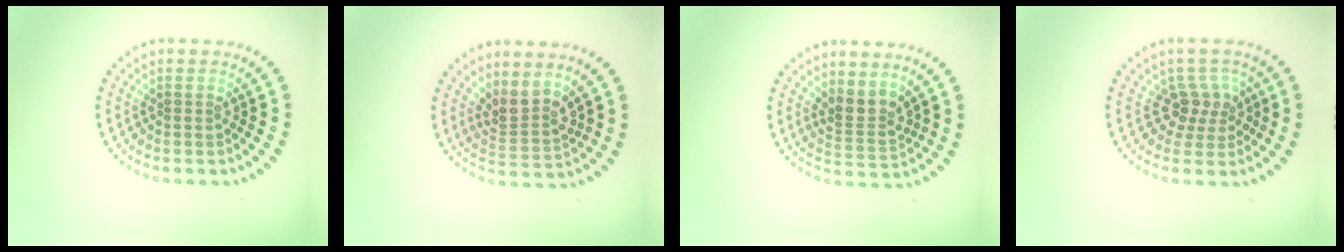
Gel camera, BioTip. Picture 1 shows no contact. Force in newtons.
{"total": 2.7, "press": 1.9, "slide": 1.9}
{"total": 2.6, "press": 1.9, "slide": 1.8}
{"total": 2.7, "press": 2.0, "slide": 1.8}